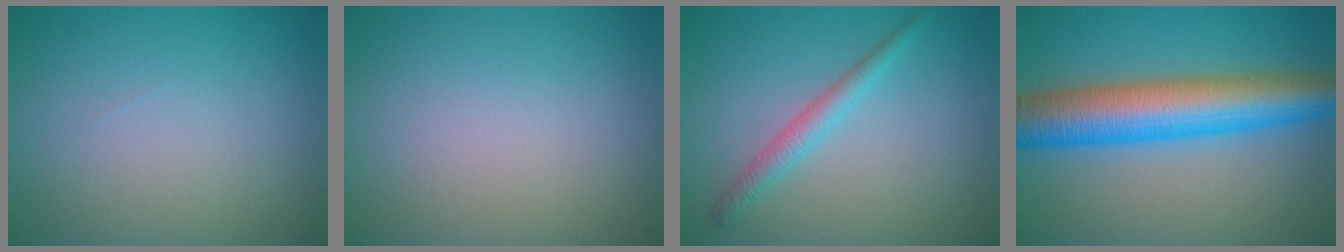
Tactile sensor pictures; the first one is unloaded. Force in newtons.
{"total": 0.0}
{"total": 2.2, "press": 2.2, "slide": 0.1}
{"total": 10.0, "press": 10.0, "slide": 0.2}